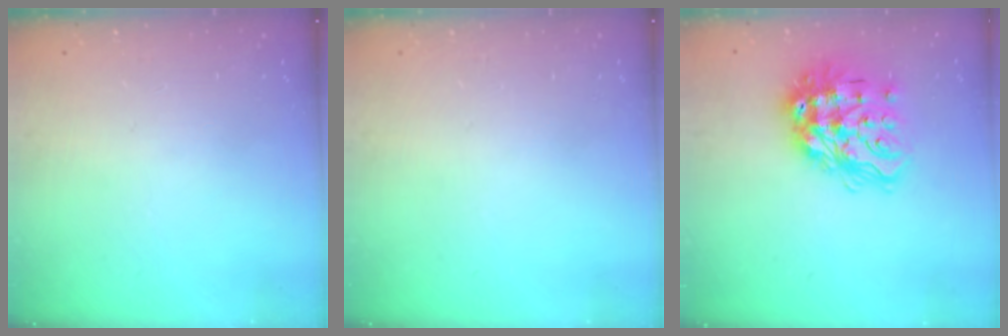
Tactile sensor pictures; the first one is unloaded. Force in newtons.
{"total": 0.0}
{"total": 19.2, "press": 19.1, "slide": 1.6}